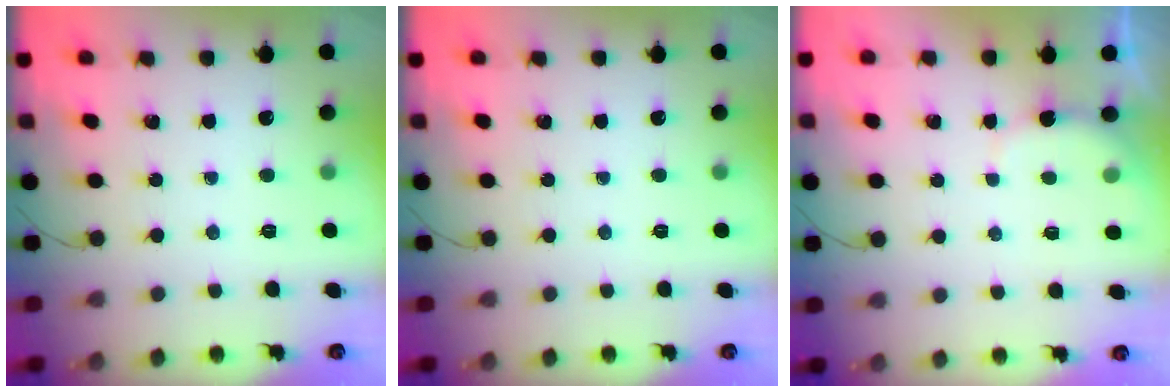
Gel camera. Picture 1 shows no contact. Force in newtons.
{"total": 0.0}
{"total": 2.3, "press": 2.2, "slide": 0.6}